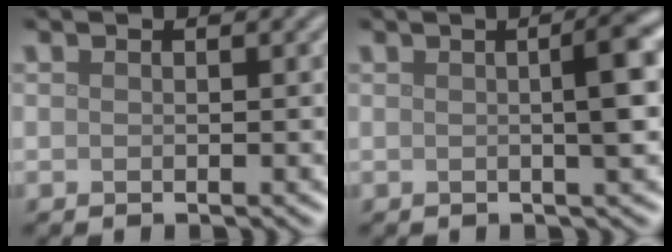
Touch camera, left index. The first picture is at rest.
{"total": 3.9, "force": [0.3, 0.7, 3.8], "torque": [-0.048, 0.009, 0.000]}